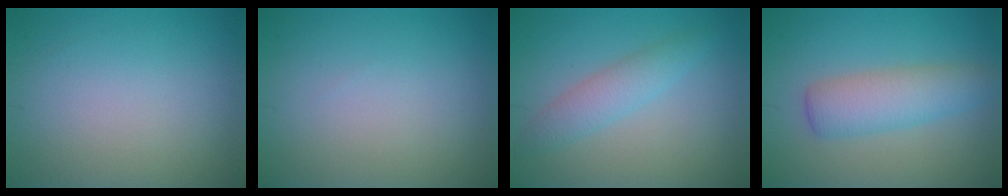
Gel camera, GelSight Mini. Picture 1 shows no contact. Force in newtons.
{"total": 0.0}
{"total": 2.7, "press": 2.7, "slide": 0.1}
{"total": 4.2, "press": 4.2, "slide": 0.1}